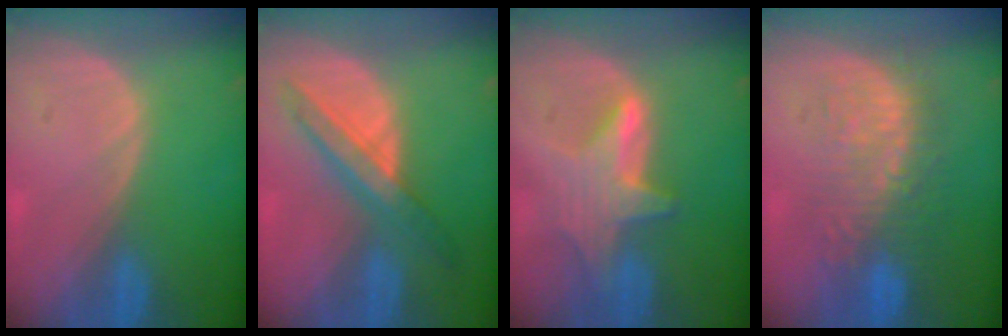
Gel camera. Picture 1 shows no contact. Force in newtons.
{"total": 6.4, "press": 6.4, "slide": 0.7}
{"total": 6.9, "press": 6.4, "slide": 2.5}
{"total": 9.6, "press": 9.1, "slide": 3.0}